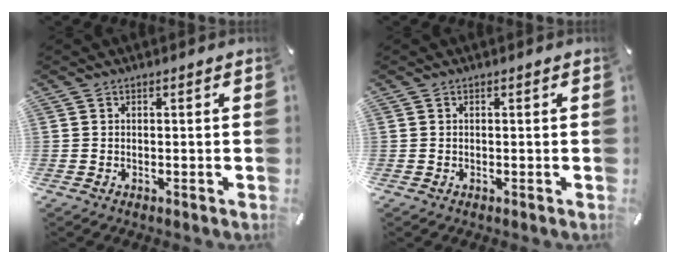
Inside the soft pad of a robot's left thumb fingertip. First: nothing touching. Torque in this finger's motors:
{"motor_torque": [0.01, 0.06, -0.05, 0.00, 0.00]}